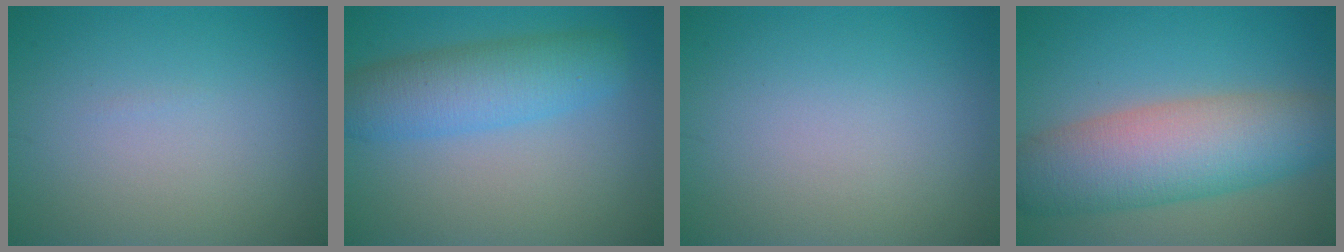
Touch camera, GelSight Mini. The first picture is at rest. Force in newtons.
{"total": 5.5, "press": 5.5, "slide": 0.3}
{"total": 0.0}
{"total": 9.1, "press": 9.1, "slide": 0.2}